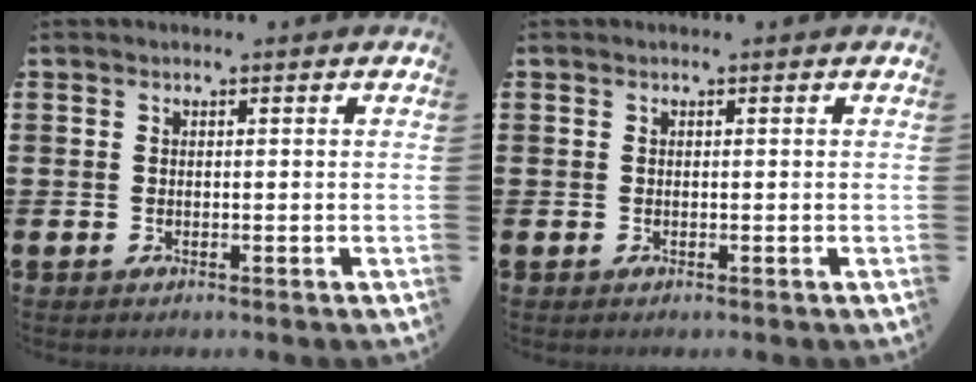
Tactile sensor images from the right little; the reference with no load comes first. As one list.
[{"total": 0.0}]